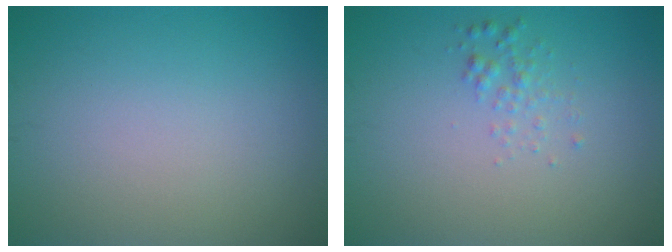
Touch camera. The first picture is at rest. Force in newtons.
{"total": 1.2, "press": 1.2, "slide": 0.0}